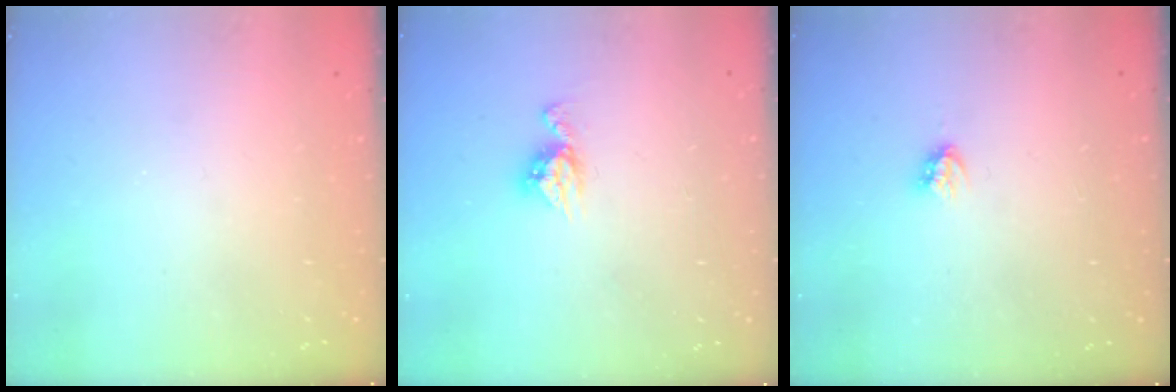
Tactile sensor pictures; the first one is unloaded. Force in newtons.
{"total": 7.2, "press": 7.1, "slide": 0.6}
{"total": 3.3, "press": 3.3, "slide": 0.1}